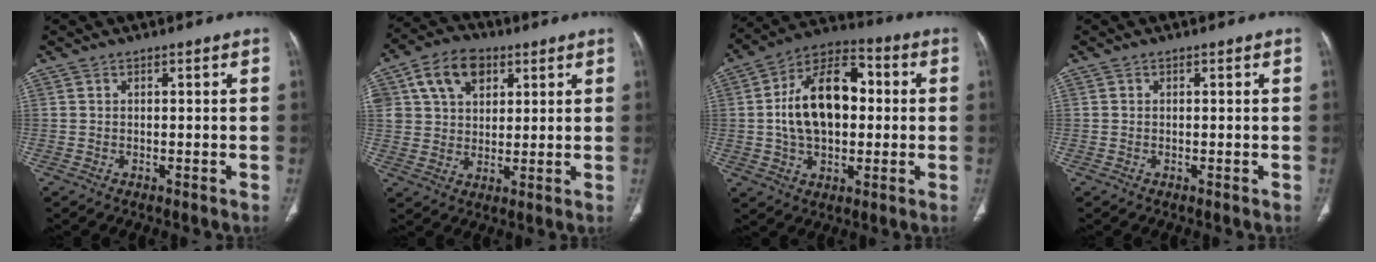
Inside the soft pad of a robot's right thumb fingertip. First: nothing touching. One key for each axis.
{"total": 11.3, "fx": 4.7, "fy": 7.9, "fz": 6.5, "tx": -0.086, "ty": -0.003, "tz": 0.081}
{"total": 17.5, "fx": 1.1, "fy": 10.7, "fz": 13.8, "tx": -0.215, "ty": 0.029, "tz": 0.013}
{"total": 0.0}